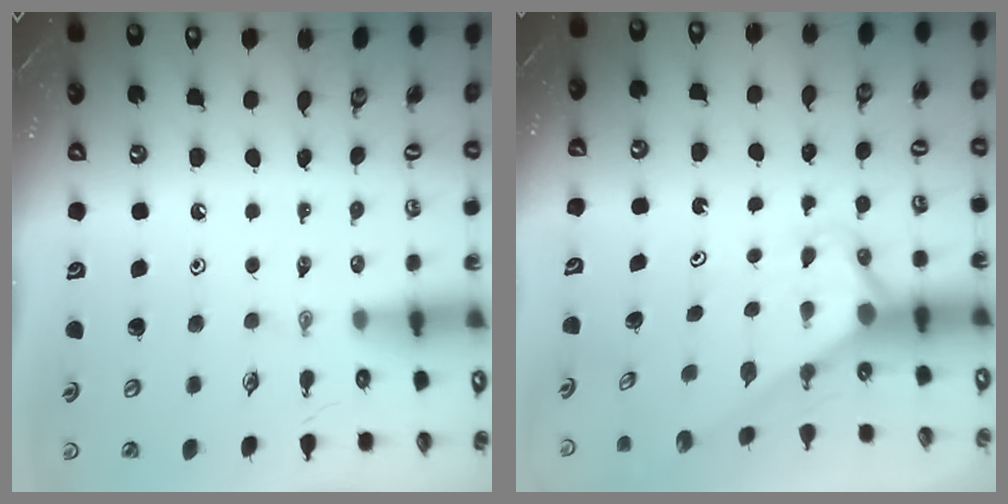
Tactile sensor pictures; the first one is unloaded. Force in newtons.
{"total": 2.7, "press": 2.7, "slide": 0.1}